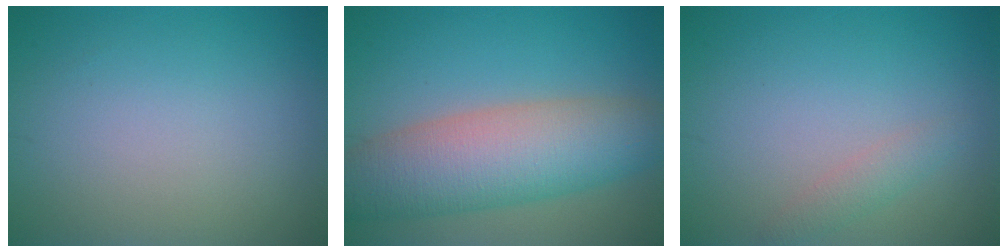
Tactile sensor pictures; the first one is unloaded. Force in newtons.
{"total": 8.9, "press": 8.9, "slide": 0.5}
{"total": 1.4, "press": 1.4, "slide": 0.0}